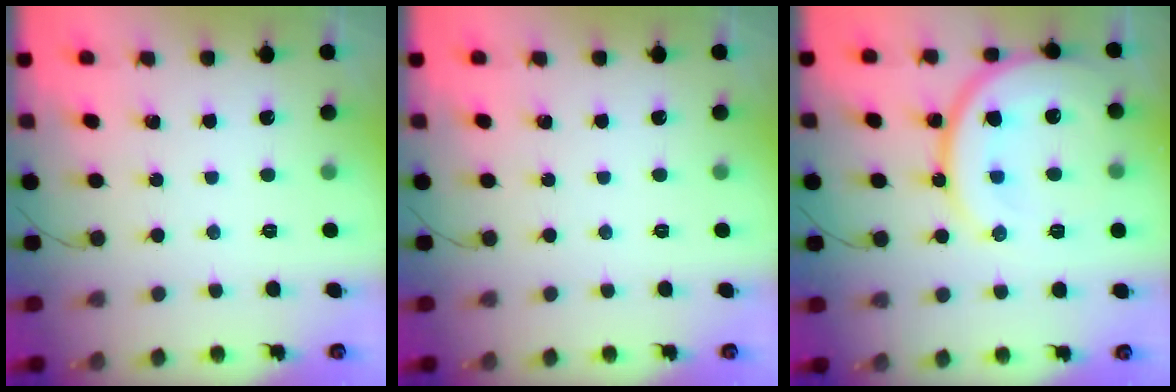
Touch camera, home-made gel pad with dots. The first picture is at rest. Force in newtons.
{"total": 0.0}
{"total": 17.6, "press": 17.6, "slide": 1.7}